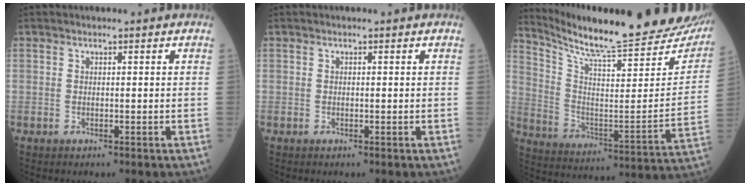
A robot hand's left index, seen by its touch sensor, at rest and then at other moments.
{"total": 0.0}
{"total": 29.0, "force": [25.7, 2.7, 13.1], "torque": [-0.218, -0.092, 0.352]}